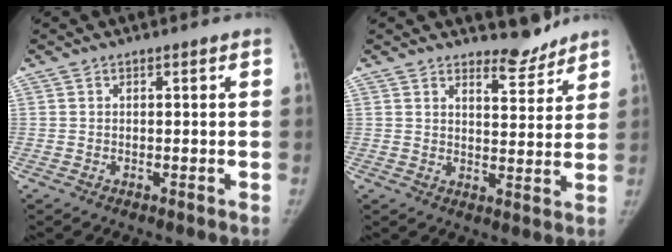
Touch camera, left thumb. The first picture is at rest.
{"total": 5.2, "force": [4.9, 1.5, 0.9], "torque": [0.008, -0.047, 0.075]}